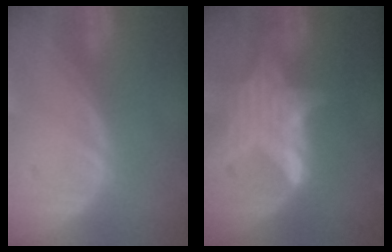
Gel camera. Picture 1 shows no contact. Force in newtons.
{"total": 7.1, "press": 7.1, "slide": 0.3}